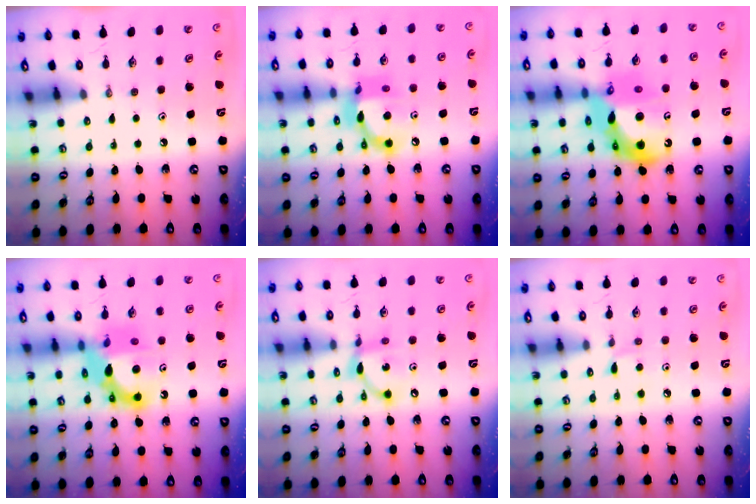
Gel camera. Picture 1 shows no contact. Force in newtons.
{"total": 13.6, "press": 13.6, "slide": 0.8}
{"total": 18.2, "press": 18.1, "slide": 2.0}
{"total": 13.9, "press": 13.7, "slide": 1.9}
{"total": 10.8, "press": 10.8, "slide": 0.8}
{"total": 5.1, "press": 5.0, "slide": 0.7}